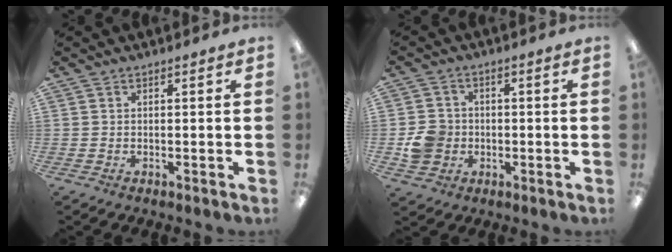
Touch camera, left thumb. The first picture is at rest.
{"total": 6.6, "force": [-1.0, 6.1, 2.4], "torque": [-0.037, 0.014, -0.015]}